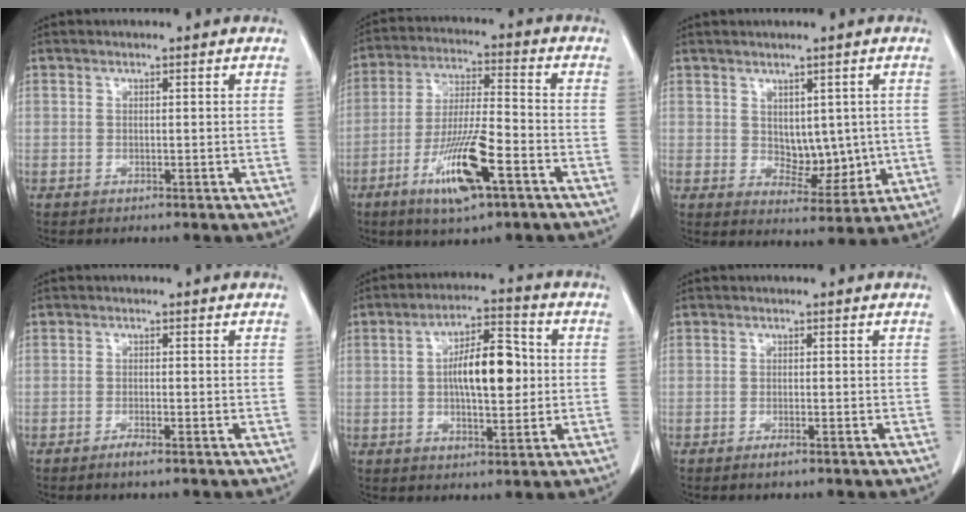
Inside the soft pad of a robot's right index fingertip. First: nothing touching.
{"total": 12.6, "force": [-6.1, 2.0, 10.9], "torque": [-0.209, -0.013, -0.108]}
{"total": 6.0, "force": [0.4, 3.7, 4.8], "torque": [-0.063, -0.007, 0.024]}
{"total": 1.6, "force": [-1.2, 0.0, 1.1], "torque": [-0.024, -0.003, -0.022]}
{"total": 10.4, "force": [0.4, 3.7, 9.7], "torque": [-0.167, 0.018, 0.006]}
{"total": 1.3, "force": [-0.9, 0.1, 0.9], "torque": [-0.019, -0.002, -0.015]}